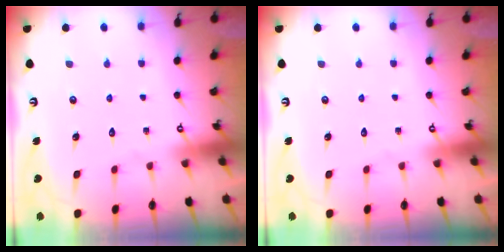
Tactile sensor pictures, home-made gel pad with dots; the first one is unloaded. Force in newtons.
{"total": 0.0}